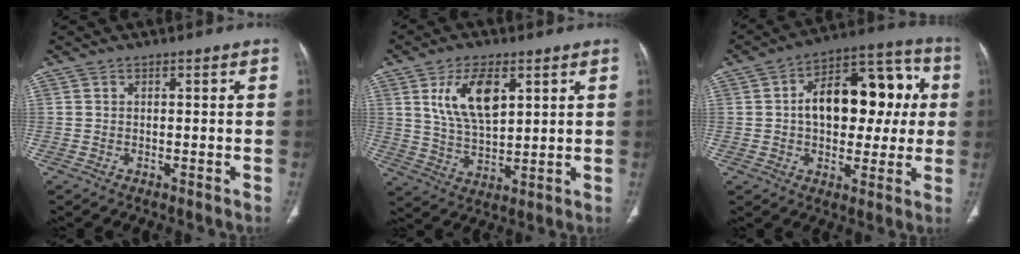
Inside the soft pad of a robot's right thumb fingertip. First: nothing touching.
{"total": 11.4, "force": [4.4, 5.8, 8.8], "torque": [-0.147, -0.017, 0.089]}
{"total": 19.2, "force": [2.1, 11.6, 15.1], "torque": [-0.174, 0.039, 0.030]}